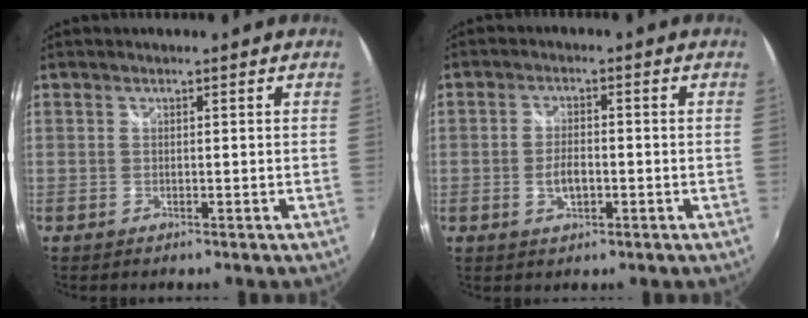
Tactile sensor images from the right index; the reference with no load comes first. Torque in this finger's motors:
{"motor_torque": [-0.13, -0.04, 0.09, 0.02]}